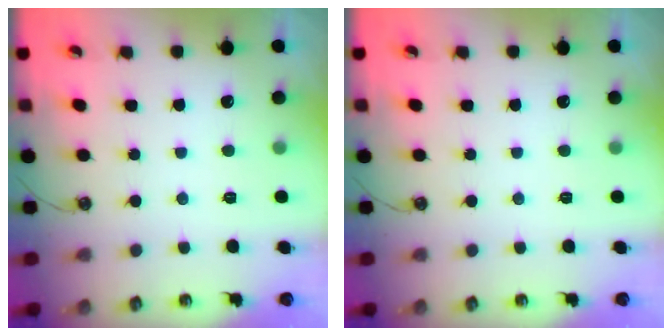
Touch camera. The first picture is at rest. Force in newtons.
{"total": 0.0}